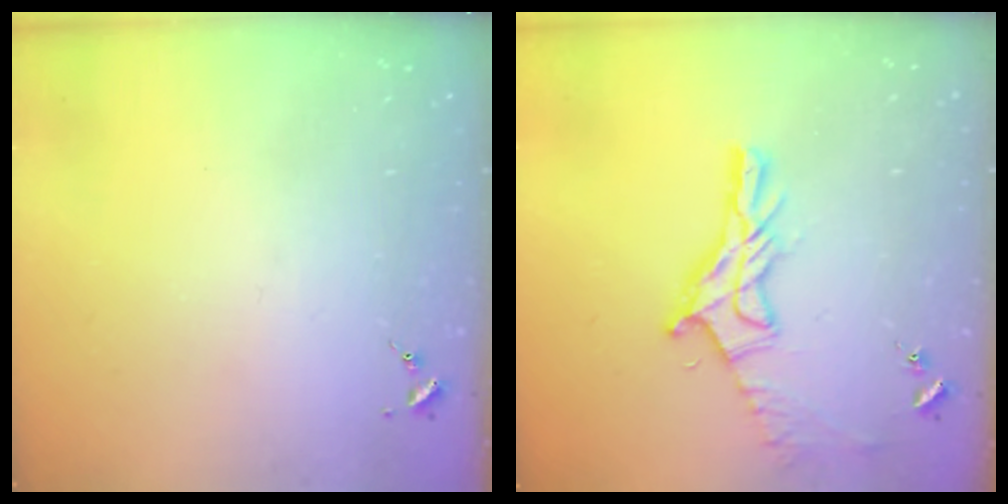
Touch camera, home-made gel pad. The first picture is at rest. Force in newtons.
{"total": 13.3, "press": 13.3, "slide": 1.0}